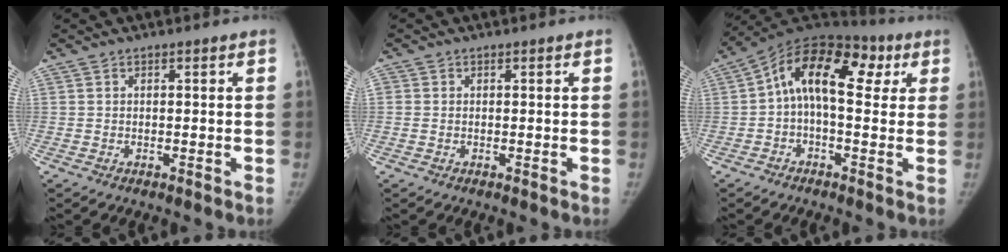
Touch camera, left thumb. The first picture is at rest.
{"total": 0.9, "force": [-0.1, 0.8, 0.4], "torque": [-0.007, 0.001, -0.001]}
{"total": 16.2, "force": [3.9, 9.0, 12.9], "torque": [-0.164, 0.048, 0.049]}